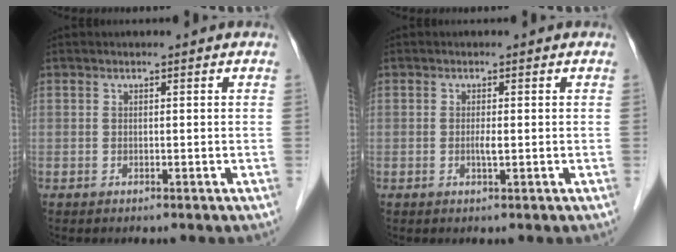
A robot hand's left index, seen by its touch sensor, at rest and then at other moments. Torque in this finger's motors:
{"motor_torque": [0.31, 0.24, -0.01, 0.00]}